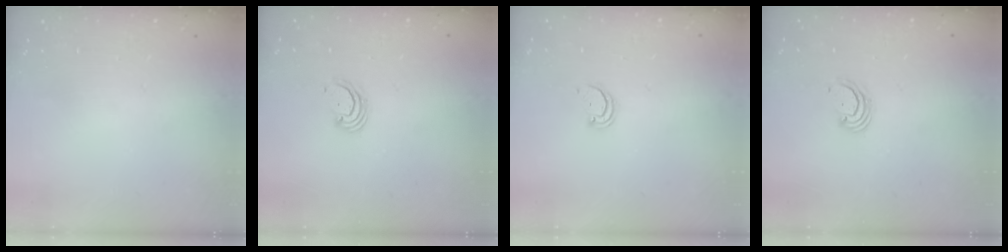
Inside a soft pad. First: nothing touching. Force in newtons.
{"total": 2.6, "press": 2.6, "slide": 0.3}
{"total": 1.5, "press": 1.5, "slide": 0.1}
{"total": 2.6, "press": 2.6, "slide": 0.3}